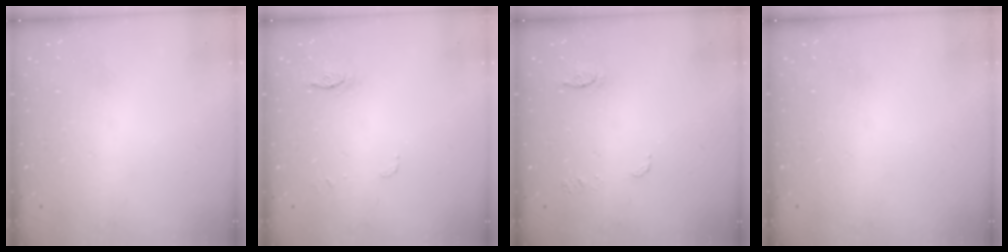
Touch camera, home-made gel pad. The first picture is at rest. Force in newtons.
{"total": 5.5, "press": 5.4, "slide": 0.4}
{"total": 6.9, "press": 6.9, "slide": 0.5}
{"total": 0.0}